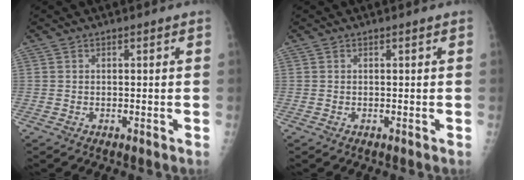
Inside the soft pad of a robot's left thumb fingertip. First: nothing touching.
{"total": 0.0}